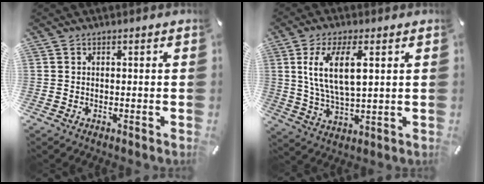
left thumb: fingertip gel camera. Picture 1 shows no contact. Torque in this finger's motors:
{"motor_torque": [0.30, 0.56, 0.71, 0.50, 0.19]}